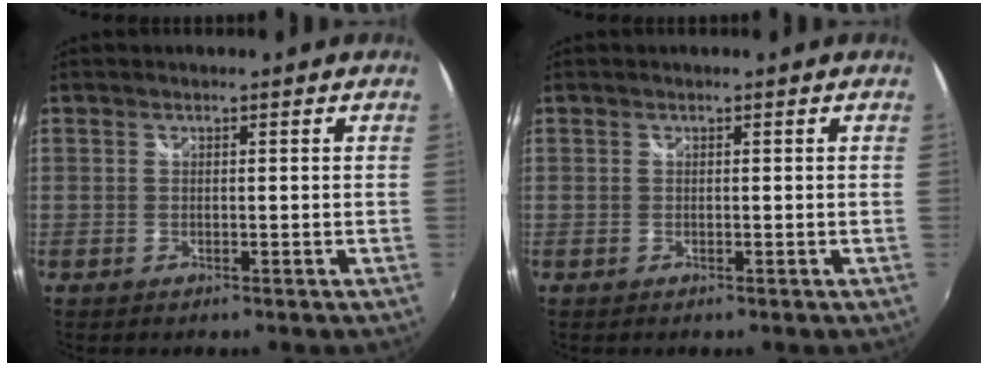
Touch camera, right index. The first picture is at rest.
{"total": 0.0}